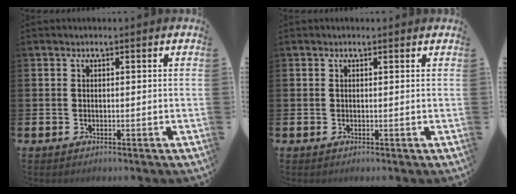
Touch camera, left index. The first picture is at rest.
{"total": 0.0}